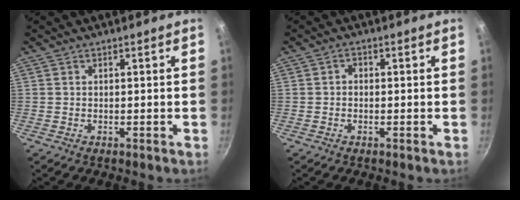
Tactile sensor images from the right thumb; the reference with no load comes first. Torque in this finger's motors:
{"motor_torque": [-0.22, 0.02, -0.25, 0.08, 0.00]}